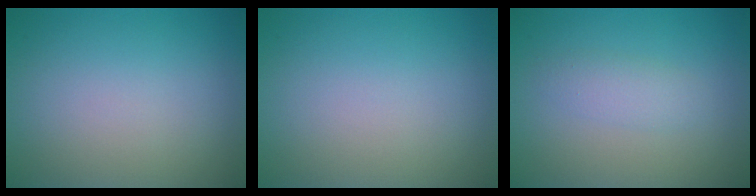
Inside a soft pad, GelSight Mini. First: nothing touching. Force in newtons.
{"total": 0.0}
{"total": 1.7, "press": 1.7, "slide": 0.0}